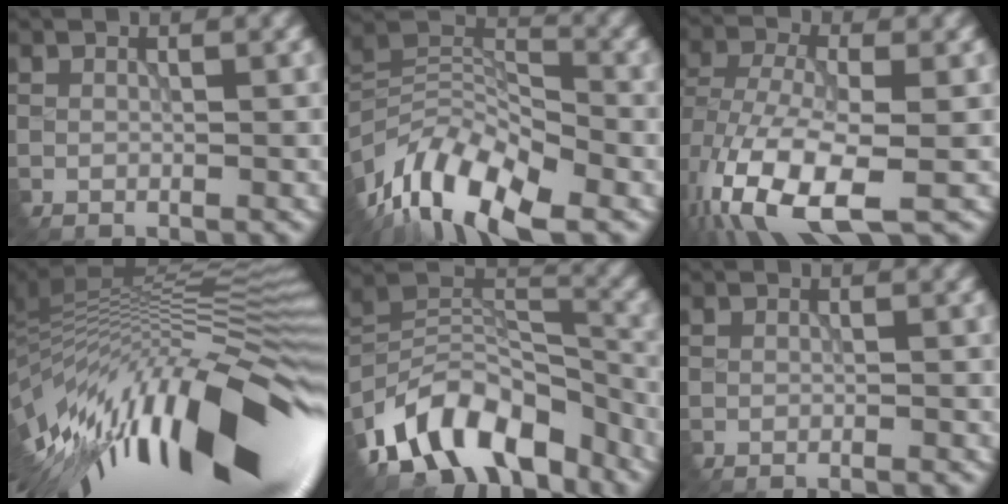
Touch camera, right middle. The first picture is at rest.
{"total": 11.8, "force": [-7.4, 5.2, 7.6], "torque": [-0.151, 0.018, -0.143]}
{"total": 10.1, "force": [-4.4, 4.6, 7.9], "torque": [-0.172, -0.011, -0.076]}
{"total": 16.5, "force": [-4.6, 5.4, 14.9], "torque": [-0.231, 0.007, -0.079]}
{"total": 11.8, "force": [-8.4, 6.2, 5.6], "torque": [-0.103, 0.023, -0.157]}
{"total": 1.3, "force": [-1.1, 0.2, 0.7], "torque": [0.000, 0.011, -0.019]}